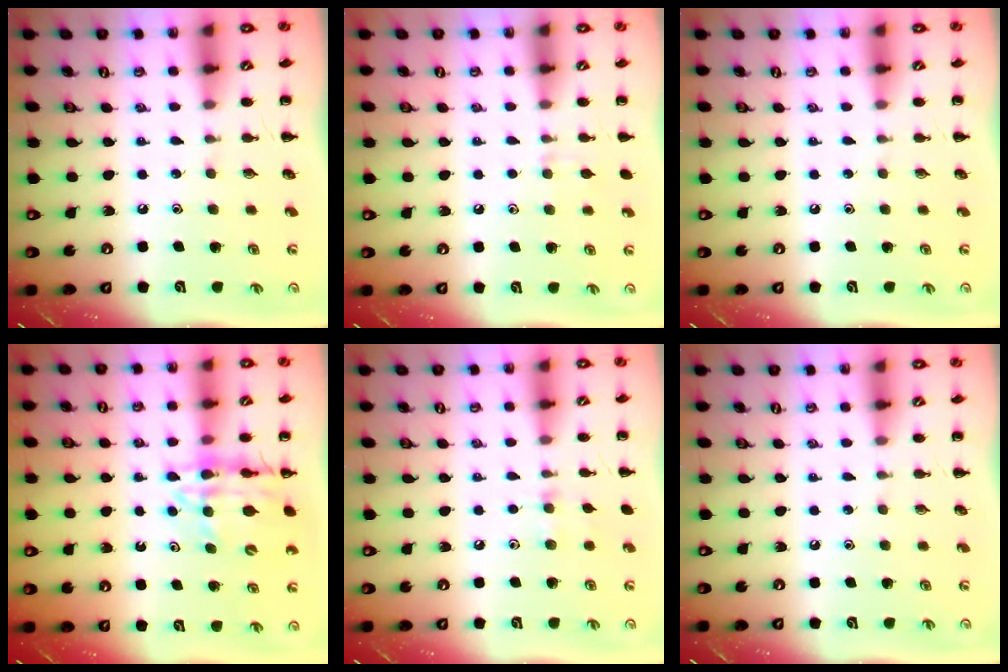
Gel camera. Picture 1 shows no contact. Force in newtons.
{"total": 6.2, "press": 5.8, "slide": 2.2}
{"total": 0.0}
{"total": 13.5, "press": 13.1, "slide": 3.4}
{"total": 5.6, "press": 5.4, "slide": 1.6}
{"total": 0.0}